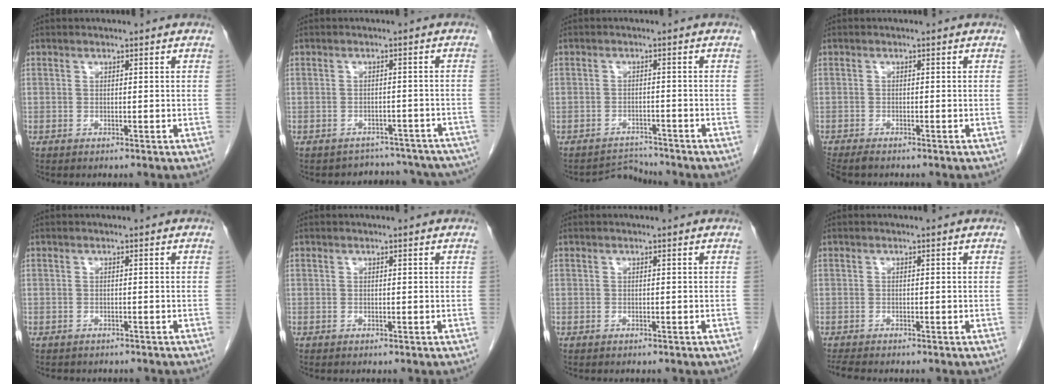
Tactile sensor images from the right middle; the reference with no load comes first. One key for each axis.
{"total": 12.1, "fx": -10.7, "fy": 5.5, "fz": 1.3, "tx": -0.006, "ty": 0.030, "tz": -0.109}
{"total": 3.1, "fx": -2.7, "fy": 0.0, "fz": -1.5, "tx": 0.027, "ty": -0.002, "tz": -0.040}
{"total": 3.7, "fx": -3.2, "fy": 0.9, "fz": 1.7, "tx": -0.028, "ty": -0.010, "tz": -0.051}
{"total": 3.9, "fx": -3.4, "fy": 1.6, "fz": 1.2, "tx": -0.022, "ty": -0.004, "tz": -0.037}
{"total": 0.0}
{"total": 1.1, "fx": -1.0, "fy": 0.4, "fz": 0.4, "tx": -0.015, "ty": -0.002, "tz": -0.010}
{"total": 2.6, "fx": -2.4, "fy": 0.2, "fz": 1.1, "tx": -0.023, "ty": -0.010, "tz": -0.038}